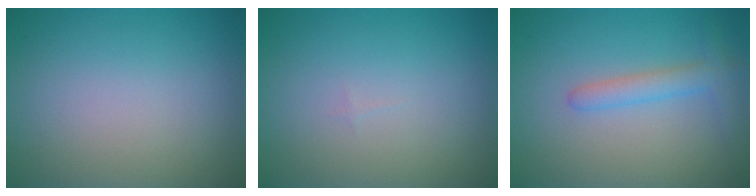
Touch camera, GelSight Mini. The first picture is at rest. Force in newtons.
{"total": 0.0}
{"total": 2.5, "press": 2.5, "slide": 0.2}